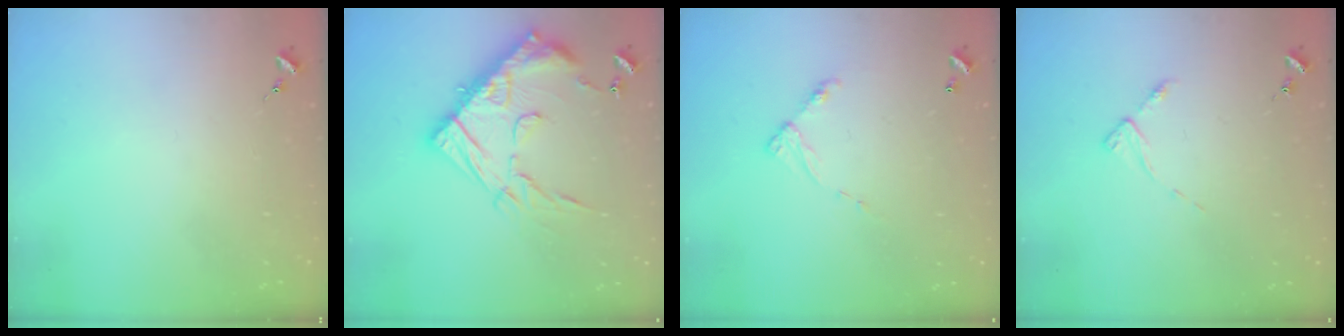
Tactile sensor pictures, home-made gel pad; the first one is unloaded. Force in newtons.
{"total": 21.5, "press": 21.4, "slide": 2.1}
{"total": 8.0, "press": 7.9, "slide": 0.7}
{"total": 3.1, "press": 3.1, "slide": 0.4}